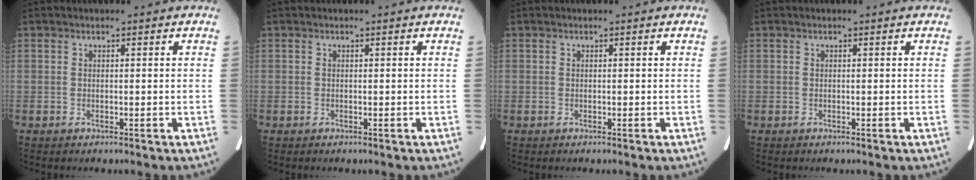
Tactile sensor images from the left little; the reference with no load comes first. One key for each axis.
{"total": 0.0}
{"total": 0.0}
{"total": 0.0}